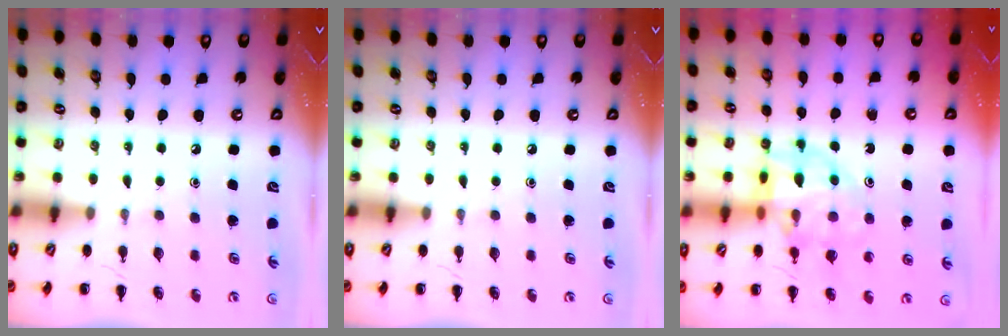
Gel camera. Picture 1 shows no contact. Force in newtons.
{"total": 0.0}
{"total": 13.7, "press": 13.3, "slide": 3.3}